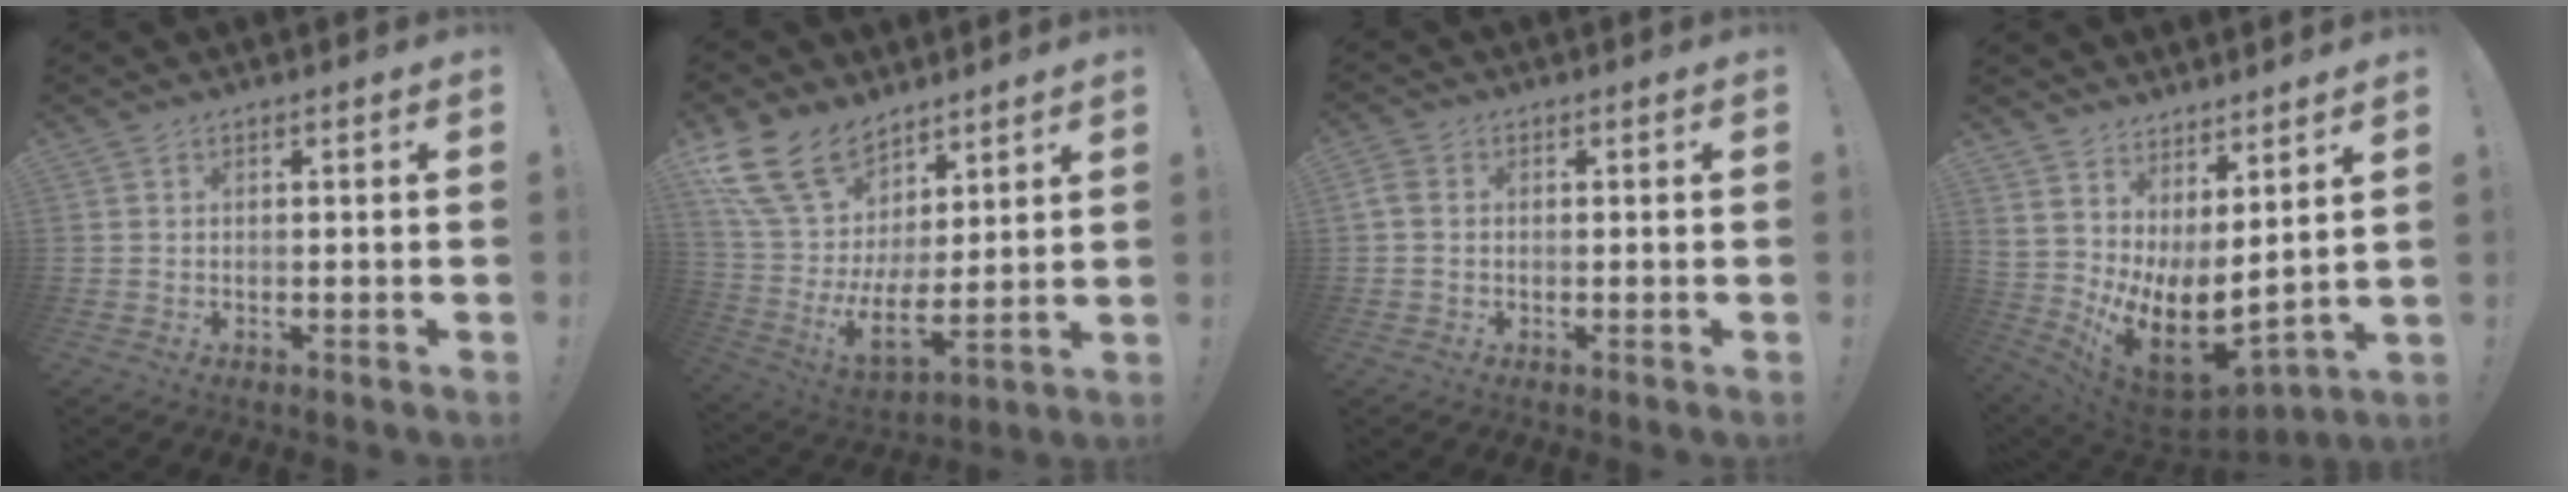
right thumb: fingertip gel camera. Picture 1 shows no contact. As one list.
[{"total": 17.0, "force": [9.6, 9.1, 10.7], "torque": [-0.239, -0.078, 0.177]}, {"total": 3.6, "force": [0.1, 2.9, 2.1], "torque": [-0.047, 0.007, 0.005]}, {"total": 10.9, "force": [-0.6, 5.0, 9.6], "torque": [-0.132, -0.031, 0.003]}]